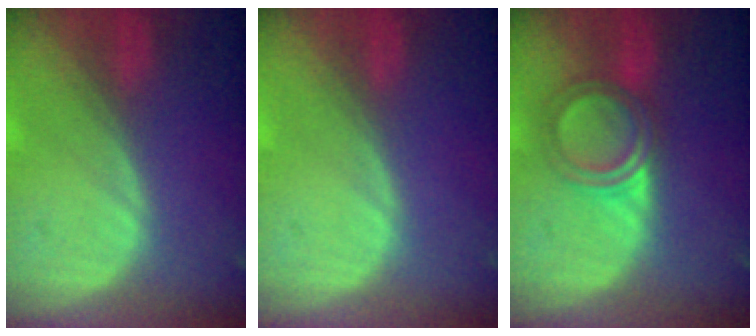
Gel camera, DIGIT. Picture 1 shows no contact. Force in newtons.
{"total": 0.0}
{"total": 5.1, "press": 5.0, "slide": 0.9}